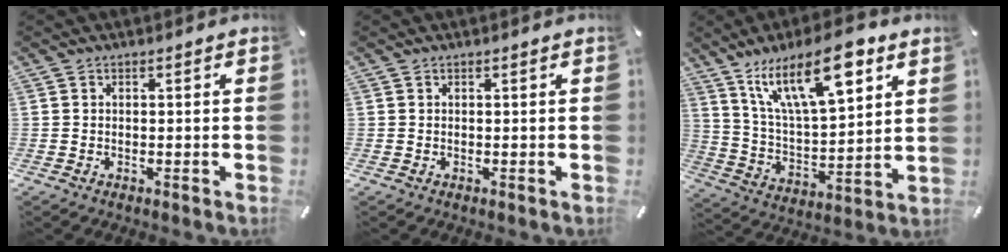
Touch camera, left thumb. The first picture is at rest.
{"total": 0.0}
{"total": 19.7, "force": [11.3, 8.2, 13.9], "torque": [-0.245, -0.040, 0.188]}